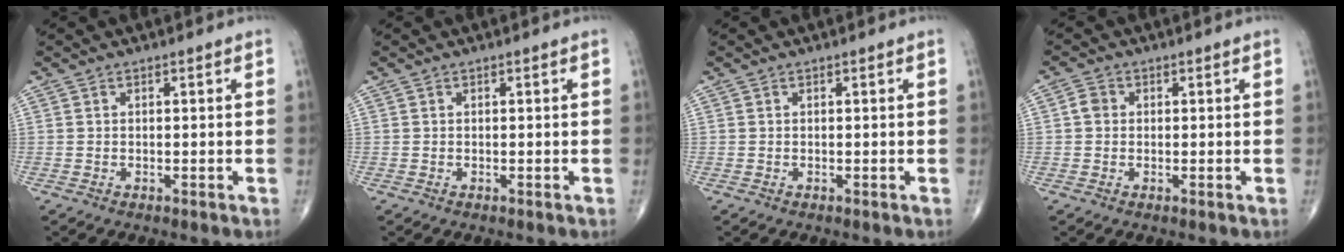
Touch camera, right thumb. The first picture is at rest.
{"total": 0.0}
{"total": 0.0}
{"total": 2.1, "force": [0.1, 1.9, 1.0], "torque": [-0.014, 0.006, -0.001]}